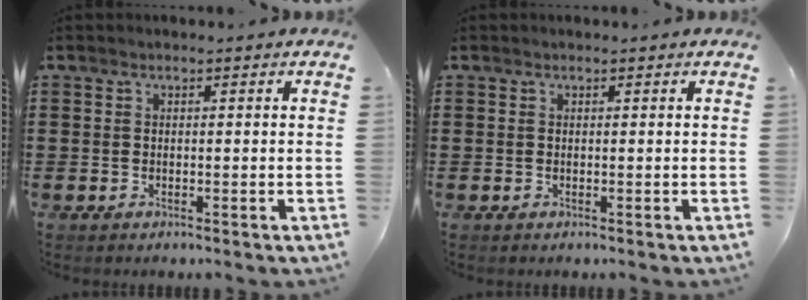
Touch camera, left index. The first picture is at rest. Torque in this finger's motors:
{"motor_torque": [0.06, 0.03, 0.00, 0.00]}